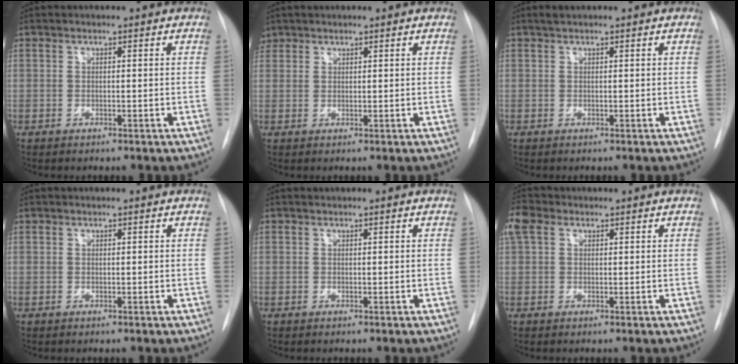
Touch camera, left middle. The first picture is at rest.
{"total": 2.5, "force": [1.8, 1.7, -0.1], "torque": [0.008, 0.009, 0.035]}
{"total": 0.9, "force": [0.7, 0.2, 0.4], "torque": [-0.013, 0.011, 0.016]}
{"total": 0.0}
{"total": 0.0}
{"total": 3.1, "force": [1.5, 2.1, 1.7], "torque": [-0.052, 0.025, 0.033]}